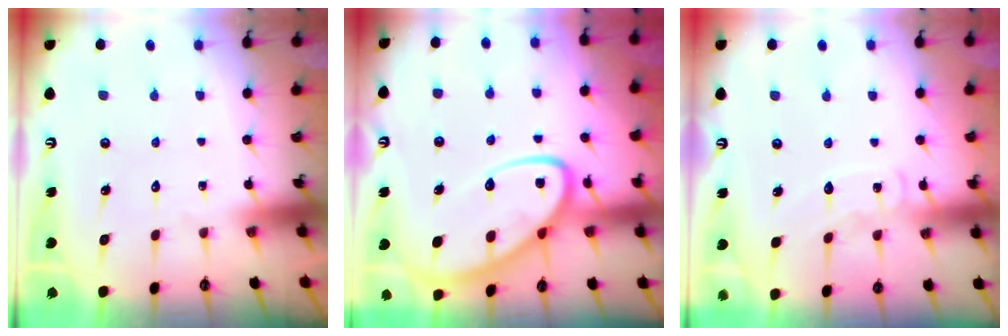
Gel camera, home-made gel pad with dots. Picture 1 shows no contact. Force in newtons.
{"total": 12.2, "press": 12.2, "slide": 1.1}
{"total": 7.4, "press": 7.4, "slide": 0.7}